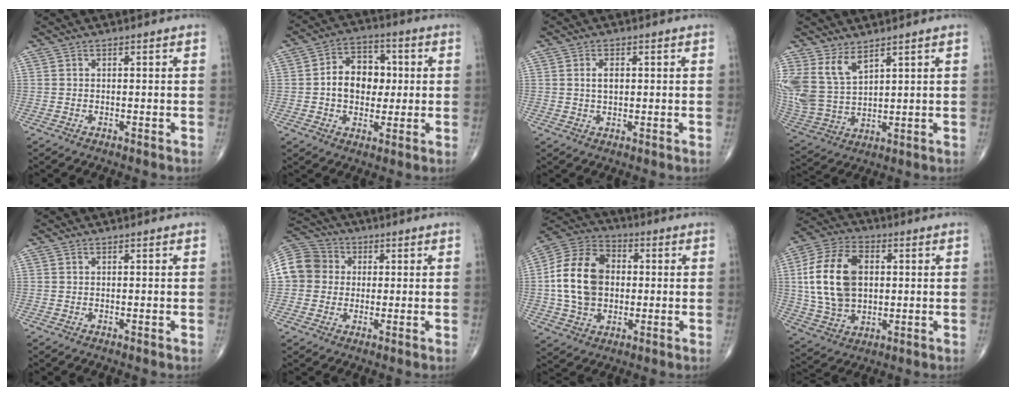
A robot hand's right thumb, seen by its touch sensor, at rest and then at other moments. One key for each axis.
{"total": 10.8, "fx": 0.4, "fy": 8.1, "fz": 7.1, "tx": -0.075, "ty": 0.019, "tz": 0.003}
{"total": 2.9, "fx": 0.6, "fy": 1.7, "fz": 2.2, "tx": -0.037, "ty": -0.001, "tz": 0.011}
{"total": 9.9, "fx": 6.0, "fy": 4.9, "fz": 6.2, "tx": -0.128, "ty": -0.026, "tz": 0.141}
{"total": 0.0}
{"total": 11.5, "fx": 1.1, "fy": 10.6, "fz": 4.4, "tx": -0.080, "ty": 0.030, "tz": 0.014}
{"total": 16.5, "fx": 0.5, "fy": 12.1, "fz": 11.2, "tx": -0.193, "ty": 0.024, "tz": 0.006}
{"total": 17.5, "fx": 2.1, "fy": 11.7, "fz": 12.9, "tx": -0.234, "ty": 0.008, "tz": 0.042}